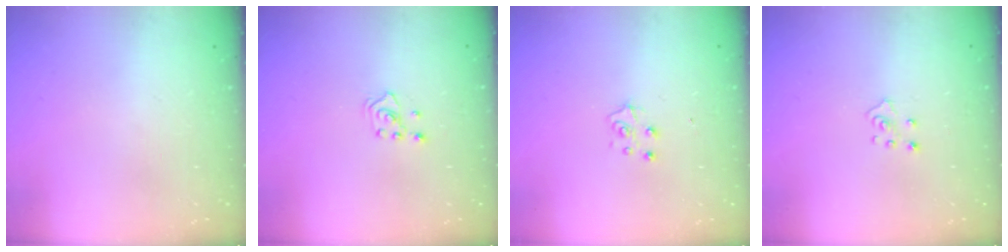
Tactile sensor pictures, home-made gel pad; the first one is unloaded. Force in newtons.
{"total": 2.0, "press": 1.8, "slide": 0.9}
{"total": 5.7, "press": 5.7, "slide": 0.5}
{"total": 2.7, "press": 2.7, "slide": 0.2}